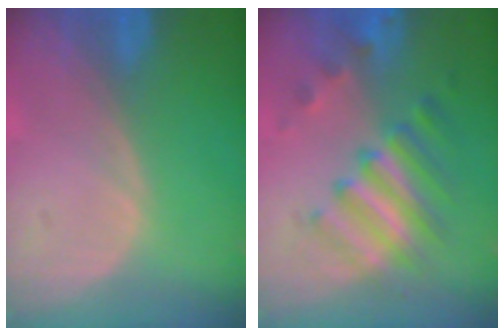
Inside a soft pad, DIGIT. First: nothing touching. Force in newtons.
{"total": 7.7, "press": 7.6, "slide": 0.9}